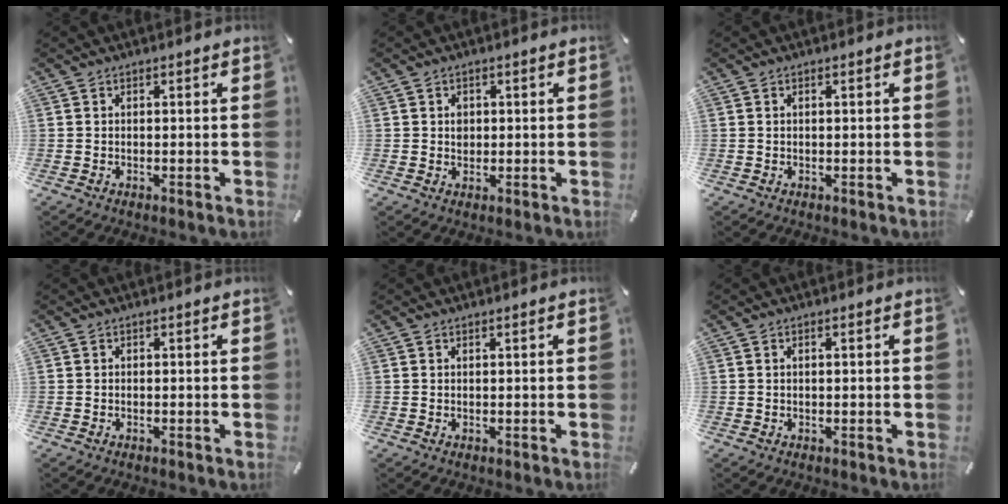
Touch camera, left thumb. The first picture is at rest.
{"total": 2.0, "force": [0.3, 1.7, 0.9], "torque": [-0.013, 0.002, 0.003]}
{"total": 0.6, "force": [0.1, 0.1, 0.6], "torque": [-0.012, 0.000, 0.002]}
{"total": 0.0}
{"total": 0.0}
{"total": 0.8, "force": [0.1, 0.1, 0.8], "torque": [-0.015, 0.000, 0.002]}